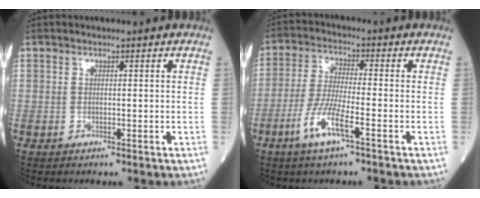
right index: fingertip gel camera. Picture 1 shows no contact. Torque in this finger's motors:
{"motor_torque": [0.13, -0.13, 0.07, 0.09]}